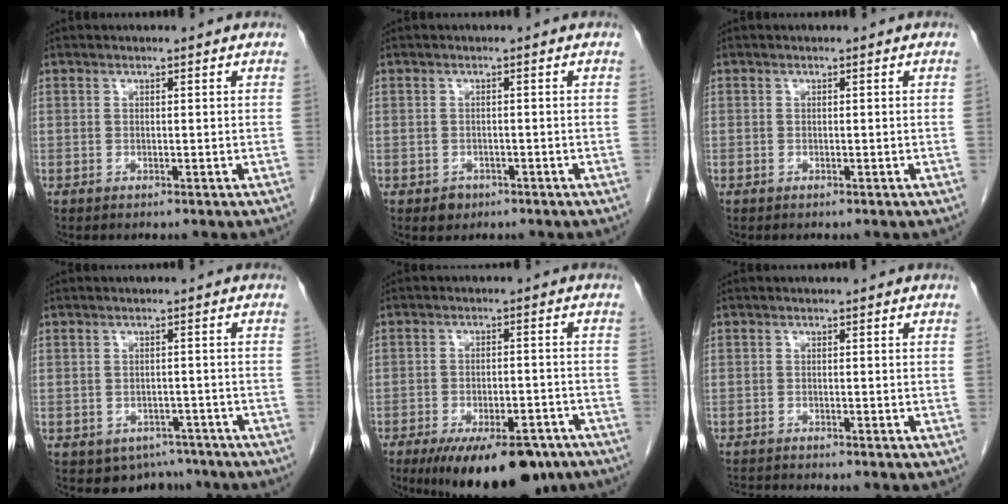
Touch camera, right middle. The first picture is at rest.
{"total": 1.8, "force": [-1.0, 1.4, 0.4], "torque": [-0.005, 0.004, -0.011]}
{"total": 0.0}
{"total": 5.1, "force": [-3.8, 3.2, 0.5], "torque": [0.011, 0.009, -0.048]}
{"total": 14.8, "force": [-10.7, 5.3, 8.8], "torque": [-0.112, -0.007, -0.155]}
{"total": 2.6, "force": [-2.5, -0.5, 0.5], "torque": [-0.007, -0.011, -0.042]}